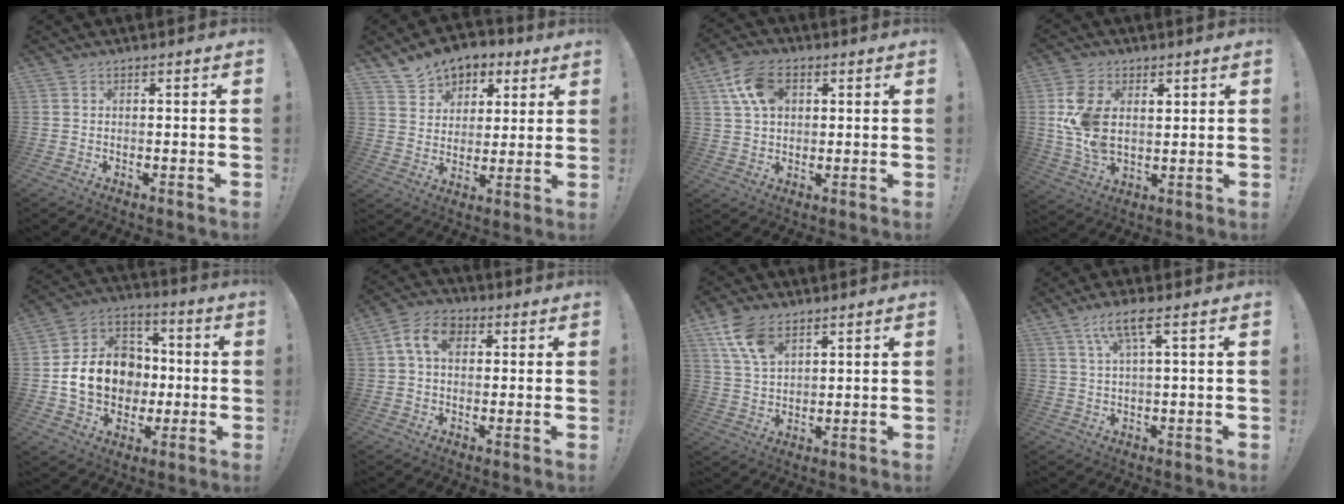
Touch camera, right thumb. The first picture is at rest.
{"total": 9.6, "force": [6.1, 7.0, 2.4], "torque": [-0.037, -0.044, 0.121]}
{"total": 11.3, "force": [4.1, 7.5, 7.4], "torque": [-0.133, 0.003, 0.080]}
{"total": 12.4, "force": [3.3, 8.7, 8.2], "torque": [-0.153, -0.012, 0.063]}
{"total": 16.0, "force": [-1.6, 13.5, 8.5], "torque": [-0.146, 0.025, -0.017]}
{"total": 9.0, "force": [2.2, 6.2, 6.1], "torque": [-0.103, 0.014, 0.044]}
{"total": 10.1, "force": [5.8, 5.5, 6.1], "torque": [-0.106, -0.019, 0.113]}
{"total": 6.4, "force": [2.8, 1.0, 5.7], "torque": [-0.110, -0.002, 0.047]}